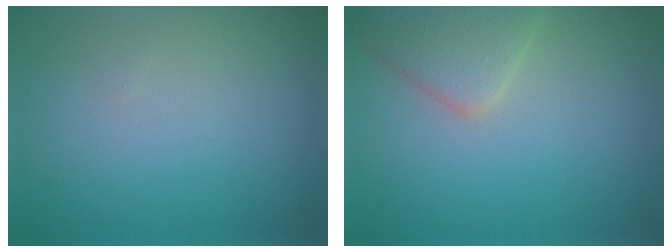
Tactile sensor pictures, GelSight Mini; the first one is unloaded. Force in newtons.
{"total": 3.3, "press": 3.3, "slide": 0.1}